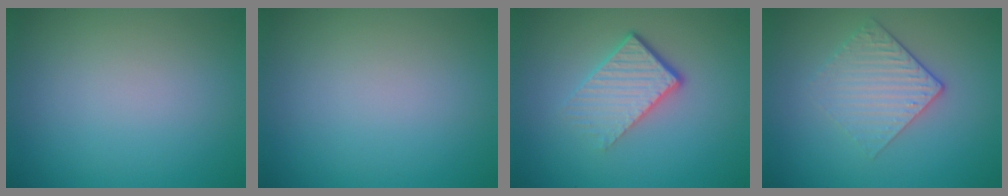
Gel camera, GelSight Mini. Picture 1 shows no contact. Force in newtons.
{"total": 0.0}
{"total": 4.7, "press": 2.9, "slide": 3.7}
{"total": 3.2, "press": 2.6, "slide": 1.8}